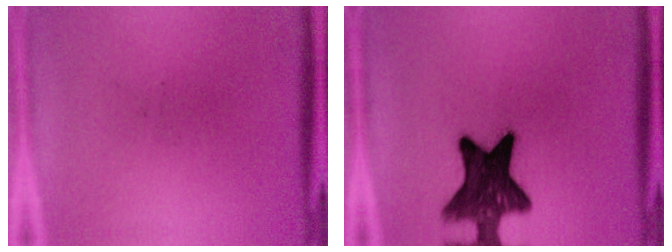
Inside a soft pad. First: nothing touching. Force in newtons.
{"total": 14.4}